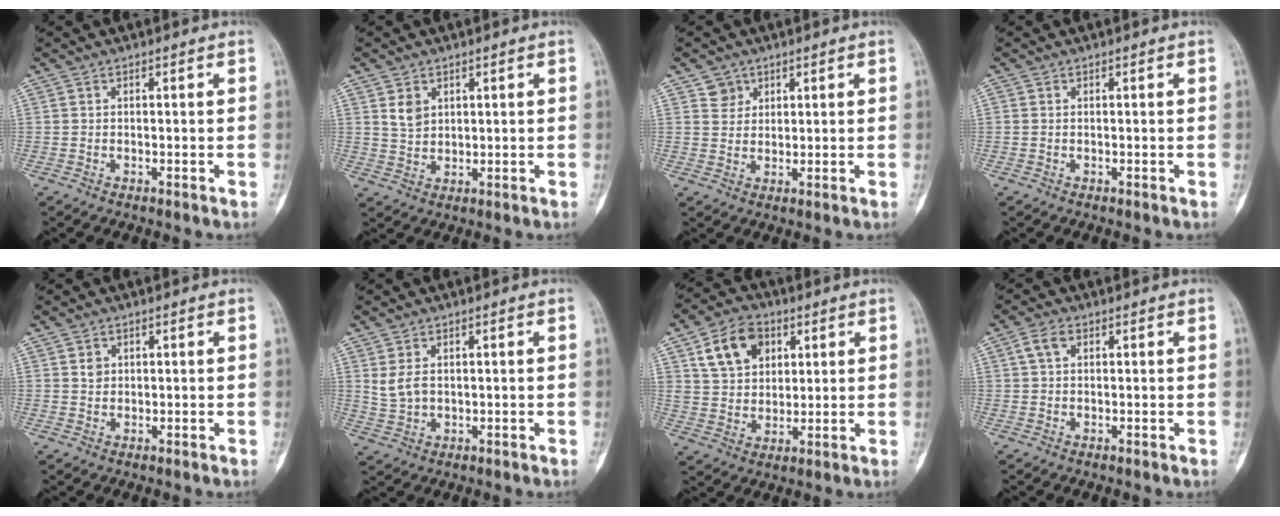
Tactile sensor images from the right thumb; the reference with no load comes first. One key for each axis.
{"total": 3.6, "fx": 1.6, "fy": 2.7, "fz": 1.8, "tx": -0.018, "ty": -0.013, "tz": 0.034}
{"total": 3.1, "fx": 1.8, "fy": 2.5, "fz": 0.1, "tx": 0.024, "ty": -0.010, "tz": 0.025}
{"total": 0.0}
{"total": 1.7, "fx": 0.5, "fy": 1.5, "fz": 0.7, "tx": -0.001, "ty": -0.001, "tz": 0.008}
{"total": 3.8, "fx": 0.9, "fy": 2.6, "fz": 2.5, "tx": -0.046, "ty": -0.002, "tz": 0.027}
{"total": 11.7, "fx": 4.9, "fy": 8.4, "fz": 6.4, "tx": -0.084, "ty": -0.008, "tz": 0.090}
{"total": 3.2, "fx": 1.2, "fy": 1.9, "fz": 2.2, "tx": -0.044, "ty": 0.009, "tz": 0.025}